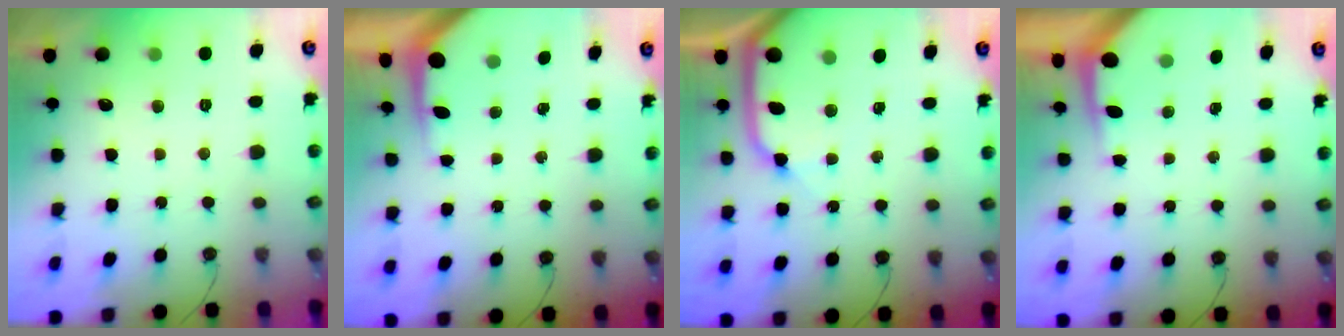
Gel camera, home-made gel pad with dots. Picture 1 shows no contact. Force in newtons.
{"total": 3.9, "press": 3.9, "slide": 0.3}
{"total": 11.3, "press": 11.3, "slide": 1.1}
{"total": 3.9, "press": 3.9, "slide": 0.4}